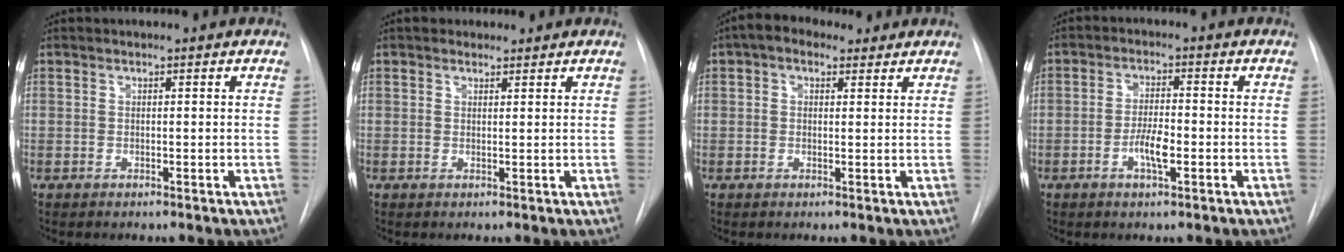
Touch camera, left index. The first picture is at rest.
{"total": 0.9, "force": [0.7, 0.6, 0.1], "torque": [-0.003, 0.003, 0.008]}
{"total": 4.3, "force": [2.7, 2.6, 2.2], "torque": [-0.040, 0.029, 0.042]}
{"total": 4.4, "force": [-1.6, 1.1, 4.0], "torque": [-0.076, 0.002, -0.029]}